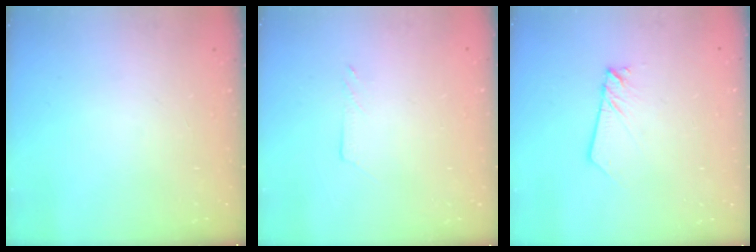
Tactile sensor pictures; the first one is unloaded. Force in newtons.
{"total": 2.2, "press": 2.2, "slide": 0.2}
{"total": 2.4, "press": 2.4, "slide": 0.1}